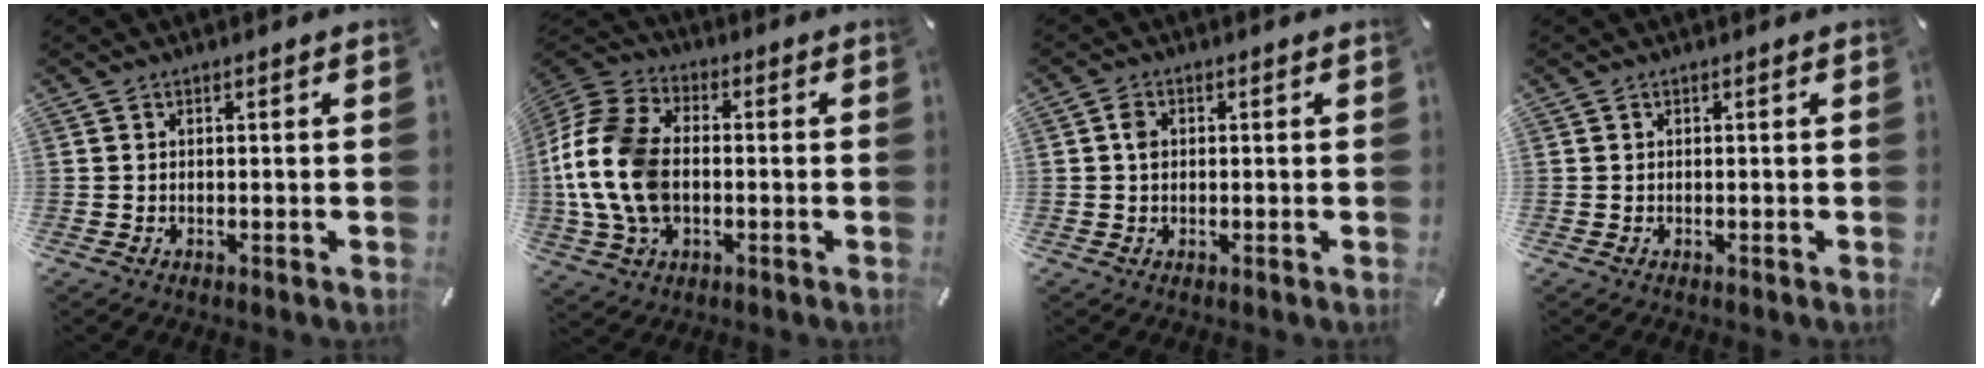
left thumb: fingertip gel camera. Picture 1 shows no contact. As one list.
[{"total": 17.0, "force": [-1.9, 11.7, 12.2], "torque": [-0.274, 0.009, -0.034]}, {"total": 2.1, "force": [0.2, 1.6, 1.4], "torque": [-0.030, 0.006, 0.003]}, {"total": 0.0}]